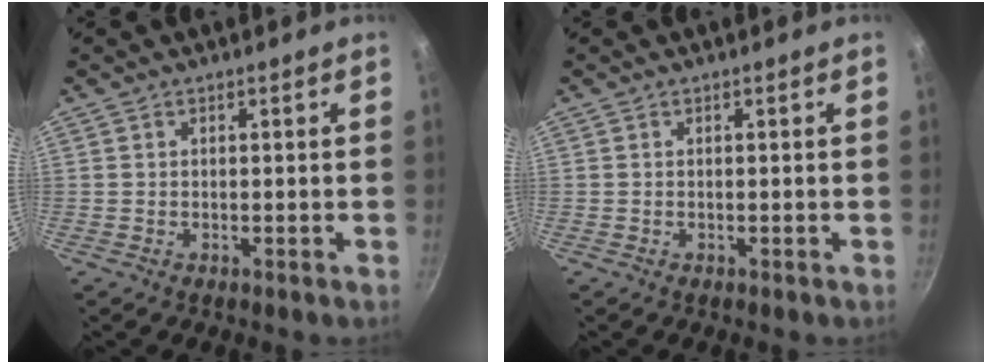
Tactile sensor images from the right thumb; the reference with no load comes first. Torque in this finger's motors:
{"motor_torque": [-0.01, -0.12, -0.03, 0.14, -0.01]}